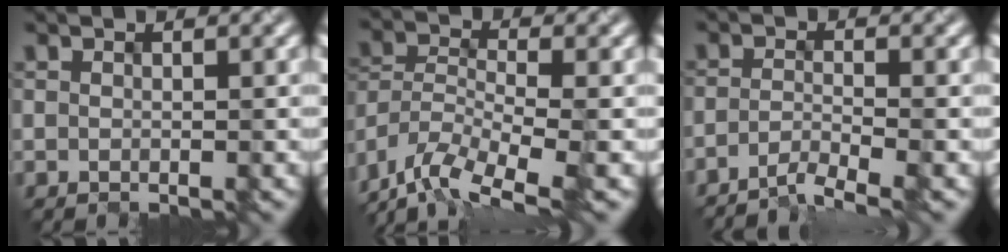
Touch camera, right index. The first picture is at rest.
{"total": 9.0, "force": [-7.1, 2.8, 4.9], "torque": [-0.086, -0.017, -0.124]}
{"total": 2.8, "force": [-2.4, 0.1, 1.4], "torque": [-0.021, 0.000, -0.053]}